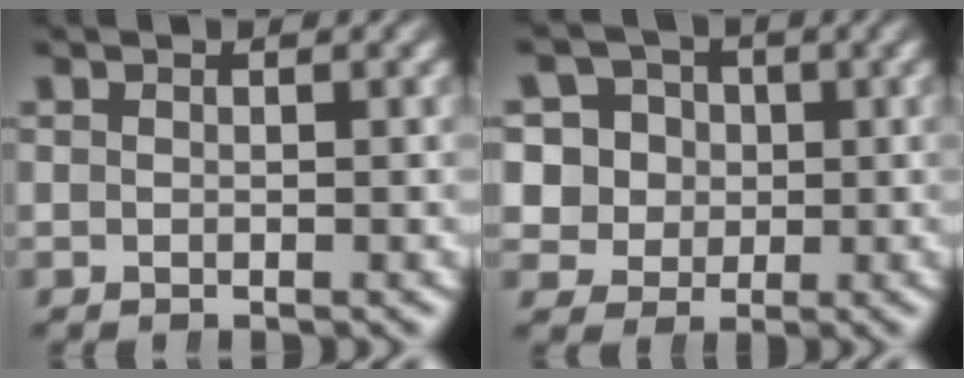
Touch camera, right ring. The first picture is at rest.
{"total": 12.0, "force": [0.0, 11.3, 4.0], "torque": [-0.124, -0.034, -0.003]}